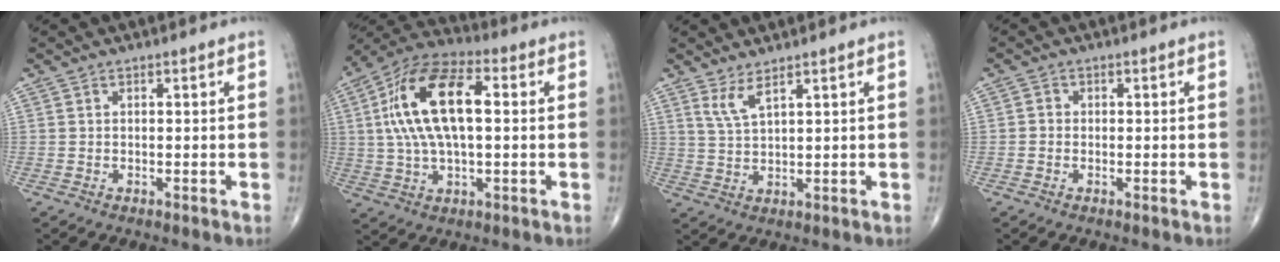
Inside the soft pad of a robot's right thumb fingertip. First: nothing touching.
{"total": 17.9, "force": [2.7, 8.4, 15.5], "torque": [-0.297, 0.027, 0.044]}
{"total": 3.7, "force": [2.5, 0.7, 2.7], "torque": [-0.060, -0.022, 0.058]}
{"total": 1.2, "force": [-0.2, 1.1, 0.4], "torque": [0.000, 0.004, -0.008]}